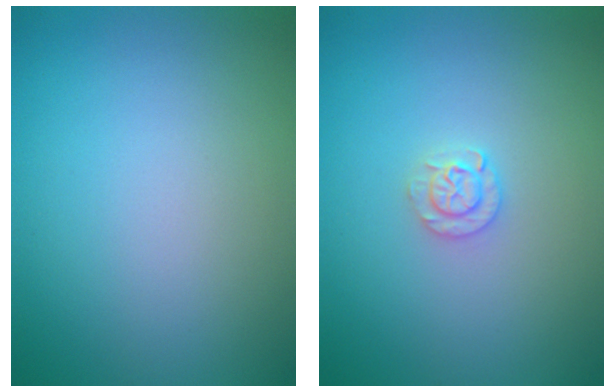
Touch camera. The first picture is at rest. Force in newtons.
{"total": 1.5, "press": 1.5, "slide": 0.1}